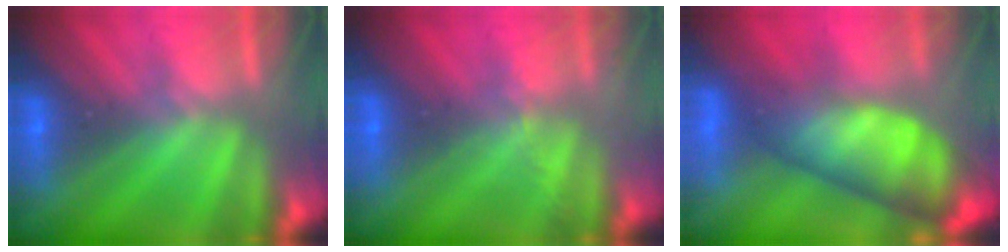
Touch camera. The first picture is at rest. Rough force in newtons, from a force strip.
{"total": 2.1}
{"total": 10.8}